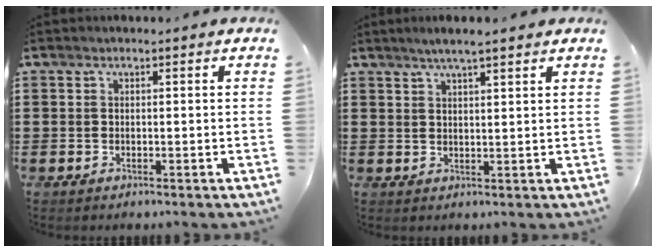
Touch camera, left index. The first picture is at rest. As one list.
[{"total": 3.3, "force": [2.6, 0.1, 2.0], "torque": [-0.043, 0.001, 0.046]}]